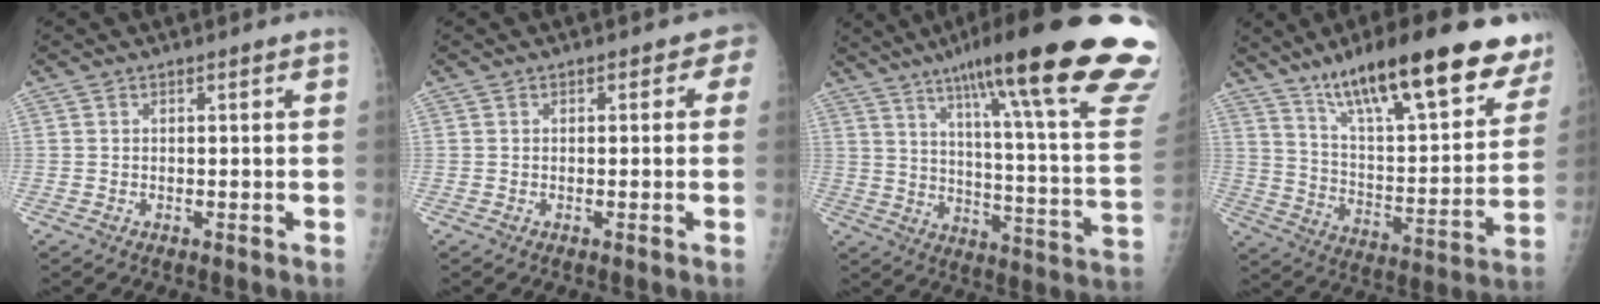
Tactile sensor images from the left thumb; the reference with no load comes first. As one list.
[{"total": 1.9, "force": [0.4, 1.5, 1.1], "torque": [0.012, 0.006, -0.005]}, {"total": 33.0, "force": [22.2, 3.8, 24.2], "torque": [-0.273, -0.080, 0.307]}, {"total": 27.5, "force": [18.6, 7.5, 18.8], "torque": [-0.245, -0.053, 0.290]}]